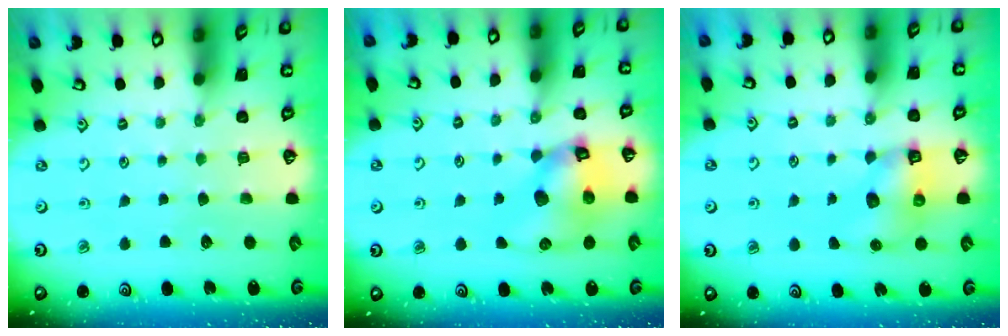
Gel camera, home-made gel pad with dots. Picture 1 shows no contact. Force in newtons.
{"total": 11.7, "press": 11.6, "slide": 1.6}
{"total": 6.6, "press": 6.6, "slide": 0.6}